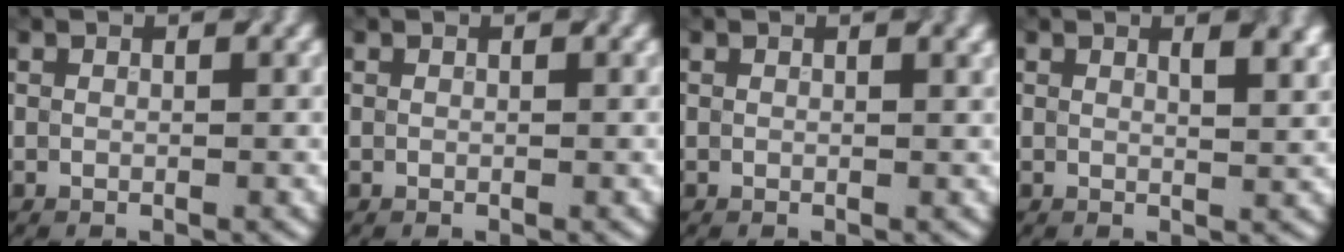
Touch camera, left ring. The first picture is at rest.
{"total": 0.0}
{"total": 0.5, "force": [0.3, 0.1, 0.4], "torque": [-0.004, -0.001, 0.006]}
{"total": 2.5, "force": [1.2, 0.9, 2.0], "torque": [-0.023, 0.003, 0.025]}